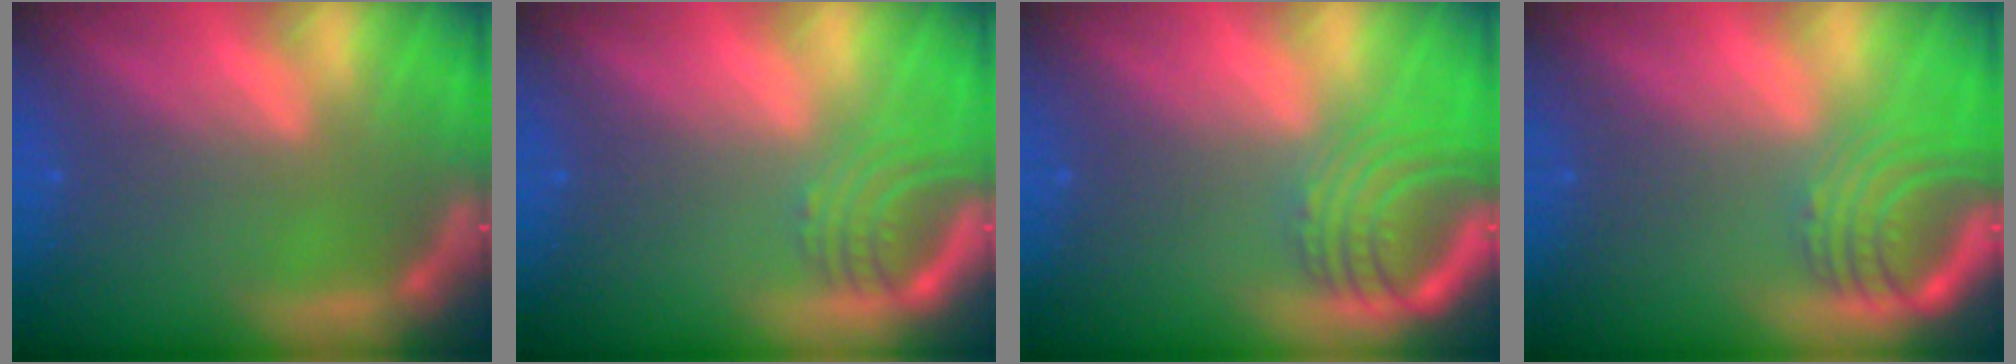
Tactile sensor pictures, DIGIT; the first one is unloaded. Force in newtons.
{"total": 3.9}
{"total": 6.5}
{"total": 6.1}